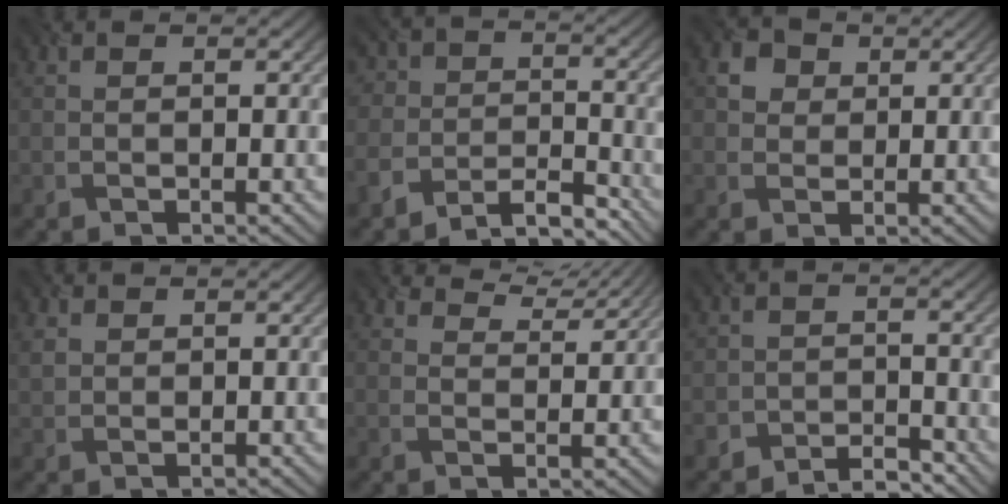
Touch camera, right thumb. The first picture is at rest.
{"total": 6.6, "force": [-5.6, 2.8, 2.1], "torque": [-0.037, -0.009, -0.113]}
{"total": 2.8, "force": [0.9, 2.5, 0.7], "torque": [-0.017, 0.000, 0.012]}
{"total": 1.5, "force": [1.3, 0.8, 0.2], "torque": [-0.017, -0.002, 0.026]}
{"total": 4.3, "force": [4.1, 1.1, 1.1], "torque": [-0.030, -0.004, 0.070]}
{"total": 3.3, "force": [-3.0, 1.5, 0.4], "torque": [0.001, -0.001, -0.060]}